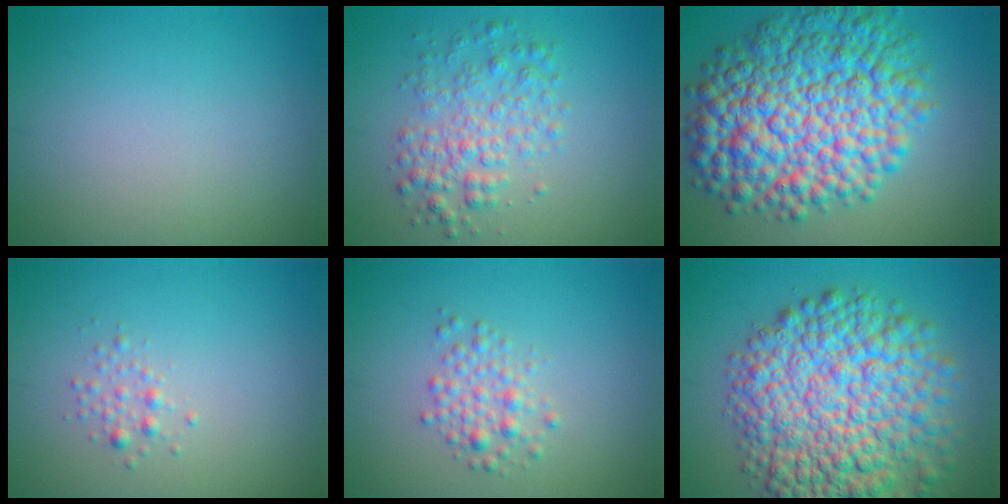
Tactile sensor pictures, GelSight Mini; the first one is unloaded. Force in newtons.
{"total": 3.6, "press": 3.6, "slide": 0.1}
{"total": 12.8, "press": 12.8, "slide": 0.2}
{"total": 1.1, "press": 1.1, "slide": 0.0}
{"total": 2.2, "press": 2.2, "slide": 0.1}
{"total": 12.4, "press": 12.4, "slide": 0.3}